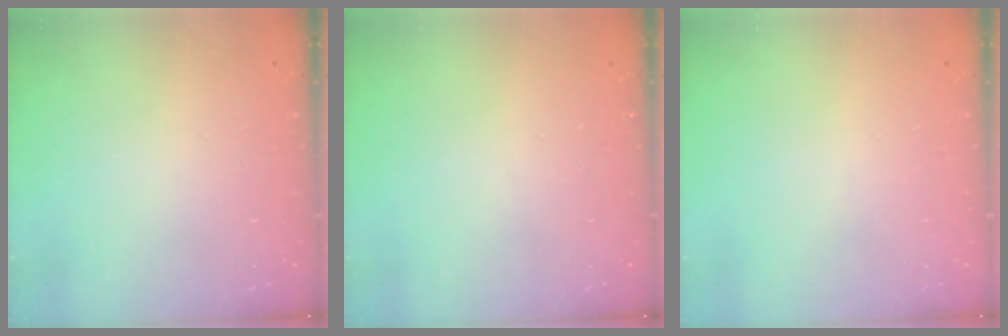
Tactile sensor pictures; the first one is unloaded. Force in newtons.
{"total": 0.0}
{"total": 0.0}